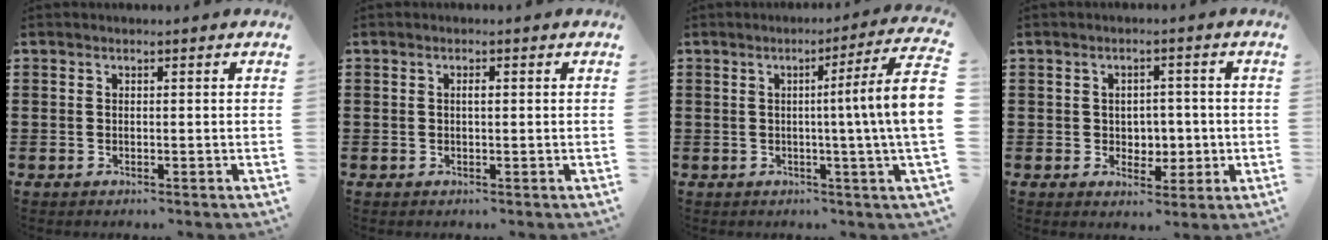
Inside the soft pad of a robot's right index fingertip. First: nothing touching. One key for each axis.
{"total": 0.9, "fx": 0.1, "fy": 0.3, "fz": 0.9, "tx": -0.018, "ty": -0.002, "tz": 0.002}
{"total": 8.3, "fx": 0.2, "fy": -1.2, "fz": 8.3, "tx": -0.134, "ty": -0.020, "tz": -0.006}
{"total": 3.2, "fx": 0.0, "fy": 2.9, "fz": 1.3, "tx": -0.022, "ty": 0.004, "tz": -0.008}